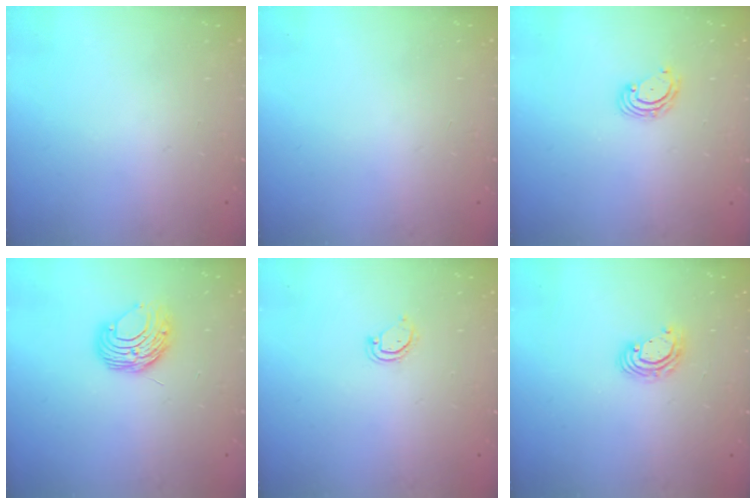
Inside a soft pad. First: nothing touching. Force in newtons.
{"total": 0.0}
{"total": 2.8, "press": 2.8, "slide": 0.3}
{"total": 8.8, "press": 8.8, "slide": 0.8}
{"total": 3.1, "press": 3.1, "slide": 0.4}
{"total": 5.1, "press": 5.1, "slide": 0.4}